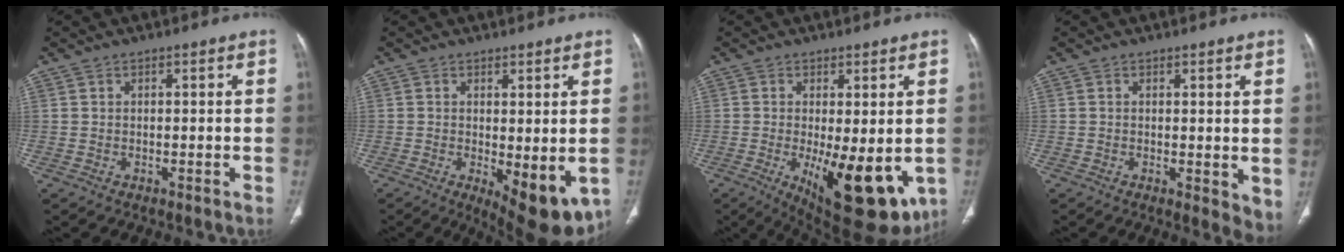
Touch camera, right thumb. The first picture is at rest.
{"total": 10.3, "force": [-2.3, 3.9, 9.2], "torque": [-0.117, -0.025, -0.021]}
{"total": 15.6, "force": [-3.4, 5.9, 14.0], "torque": [-0.183, -0.028, -0.030]}
{"total": 4.4, "force": [0.2, 1.7, 4.0], "torque": [-0.048, -0.014, 0.003]}